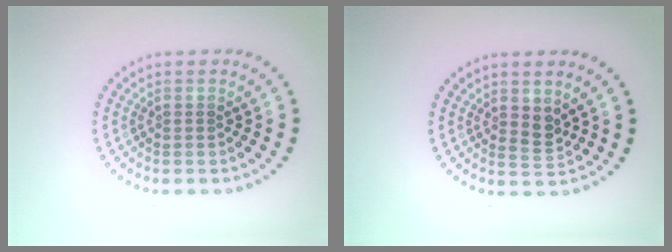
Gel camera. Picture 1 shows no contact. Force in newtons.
{"total": 1.4, "press": 1.3, "slide": 0.7}